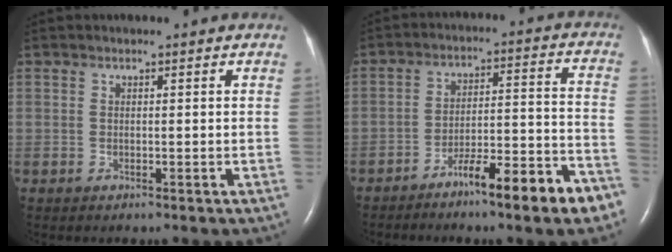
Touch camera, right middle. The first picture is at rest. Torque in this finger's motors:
{"motor_torque": [1.09, -1.05, 0.21, 0.11]}